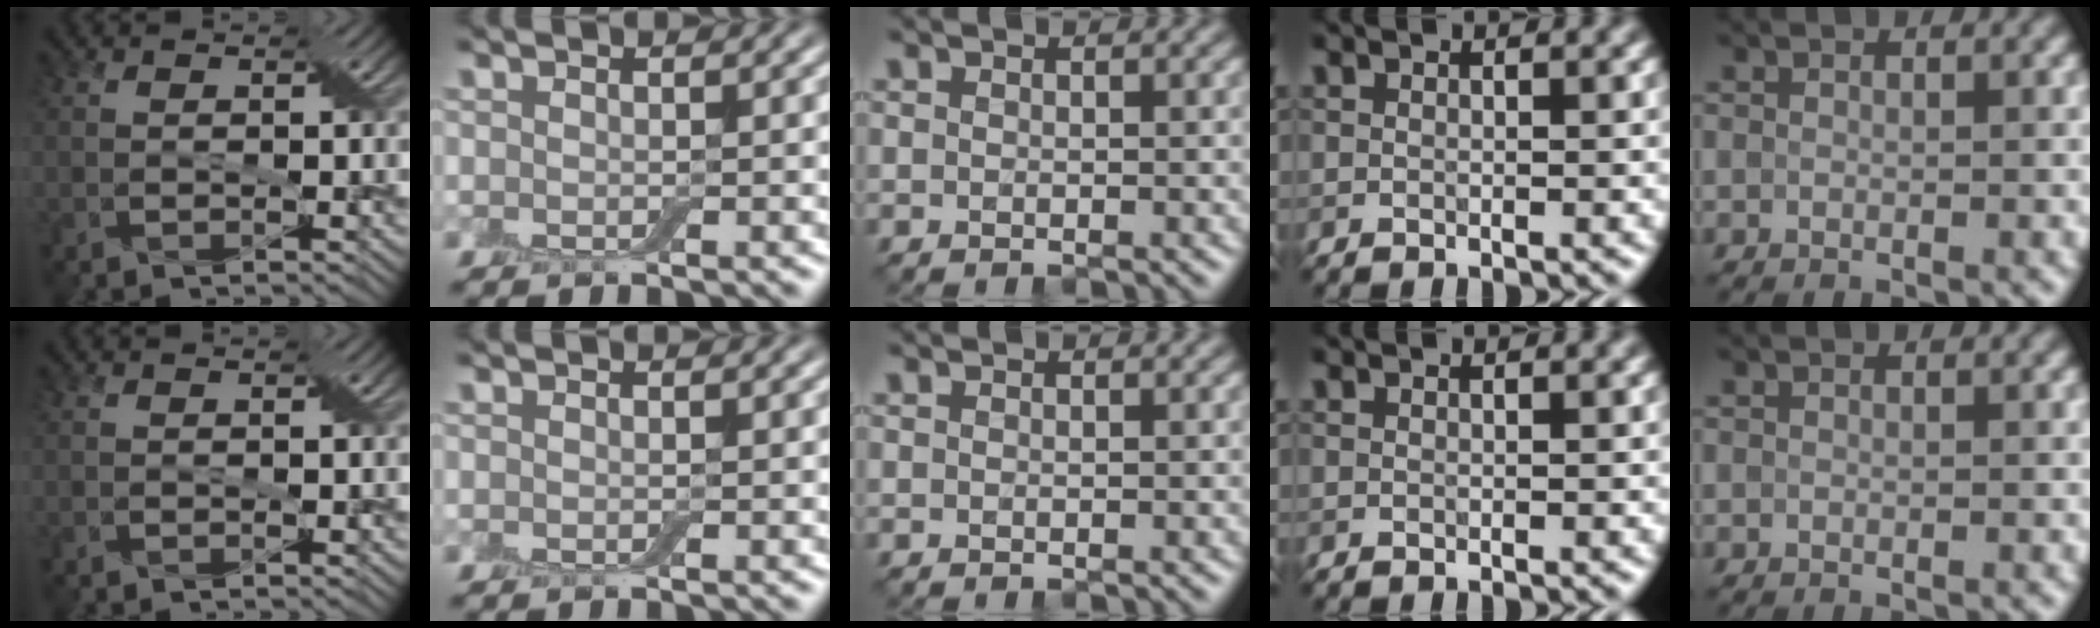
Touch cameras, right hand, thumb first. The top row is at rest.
{}